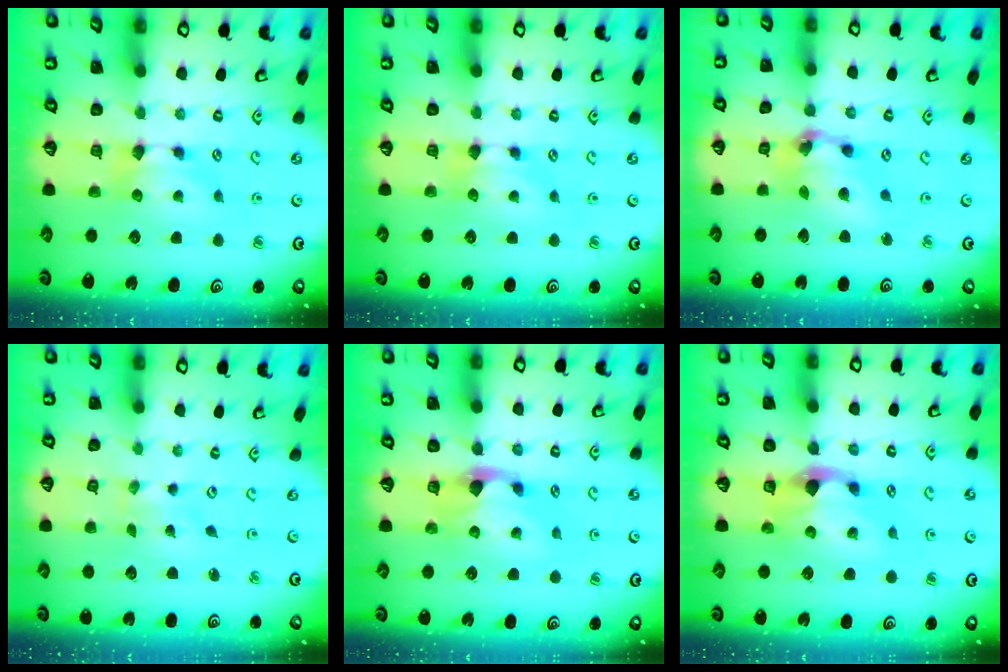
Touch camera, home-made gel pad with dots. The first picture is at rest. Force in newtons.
{"total": 0.0}
{"total": 6.5, "press": 6.1, "slide": 2.1}
{"total": 4.4, "press": 4.3, "slide": 0.9}
{"total": 2.0, "press": 1.6, "slide": 1.2}
{"total": 3.1, "press": 2.7, "slide": 1.4}